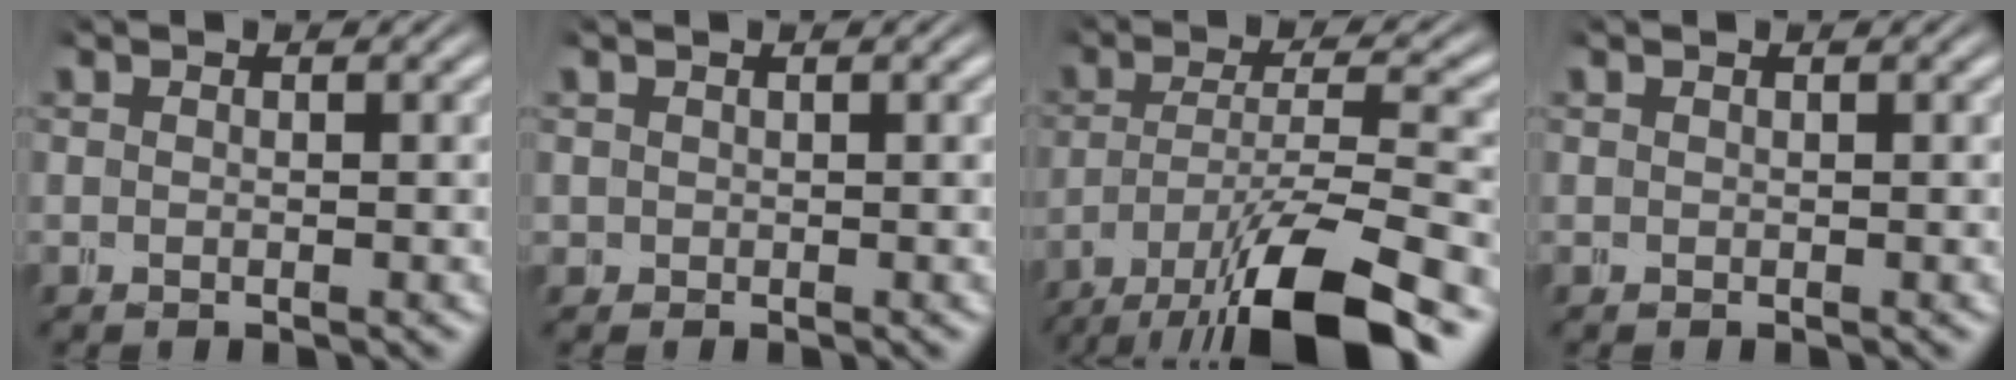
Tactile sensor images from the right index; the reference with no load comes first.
{"total": 0.8, "force": [0.5, 0.3, -0.5], "torque": [0.012, -0.001, 0.012]}
{"total": 7.9, "force": [-3.3, 2.9, 6.5], "torque": [-0.103, -0.021, -0.035]}
{"total": 0.0}